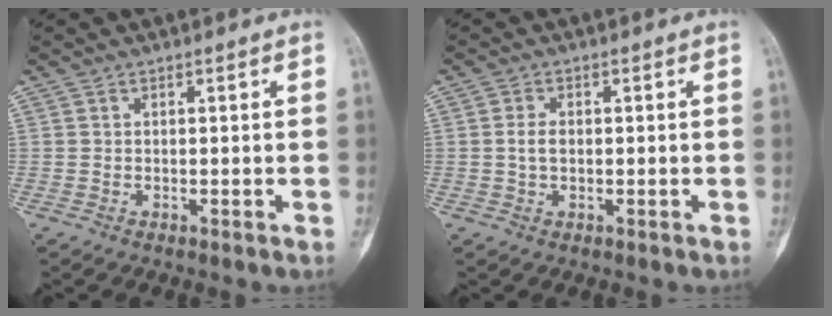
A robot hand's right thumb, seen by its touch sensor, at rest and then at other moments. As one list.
[{"total": 2.6, "force": [0.0, 1.6, 2.0], "torque": [-0.038, 0.004, -0.003]}]